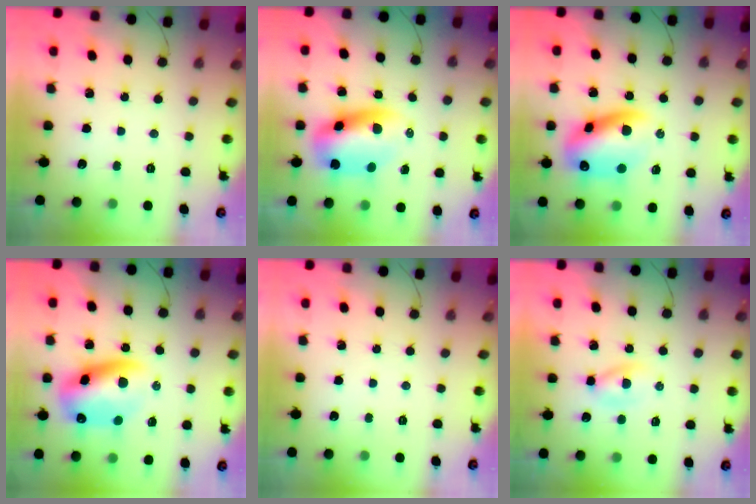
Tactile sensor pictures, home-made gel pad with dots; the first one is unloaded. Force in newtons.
{"total": 9.5, "press": 9.1, "slide": 2.7}
{"total": 15.9, "press": 15.4, "slide": 3.6}
{"total": 14.1, "press": 13.7, "slide": 3.3}
{"total": 0.0}
{"total": 2.7, "press": 2.5, "slide": 1.1}